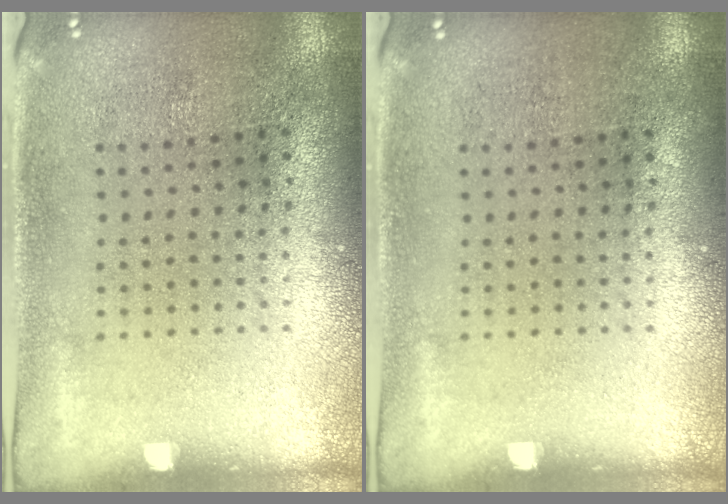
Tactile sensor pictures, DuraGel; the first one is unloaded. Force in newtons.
{"total": 0.0}